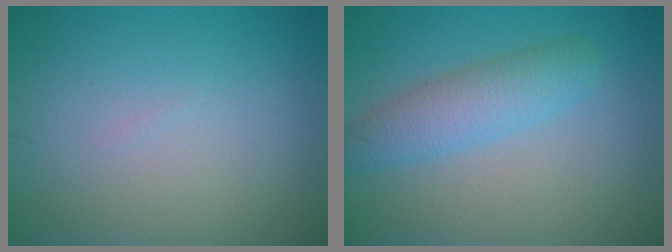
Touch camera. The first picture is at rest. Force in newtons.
{"total": 3.6, "press": 3.6, "slide": 0.0}